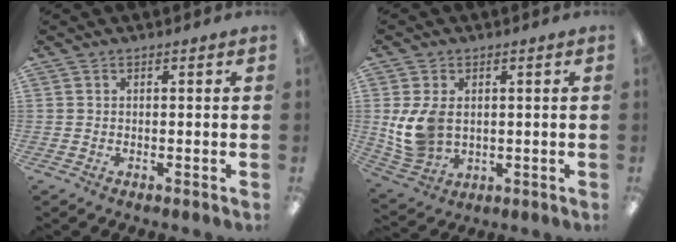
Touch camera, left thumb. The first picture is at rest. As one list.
[{"total": 10.0, "force": [0.9, 7.4, 6.7], "torque": [-0.152, 0.004, 0.021]}]